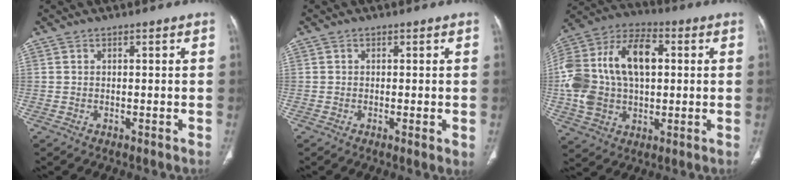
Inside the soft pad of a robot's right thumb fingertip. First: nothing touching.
{"total": 2.0, "force": [-0.2, 0.4, 1.9], "torque": [-0.037, -0.007, -0.005]}
{"total": 22.6, "force": [2.3, 14.2, 17.5], "torque": [-0.342, 0.024, 0.038]}